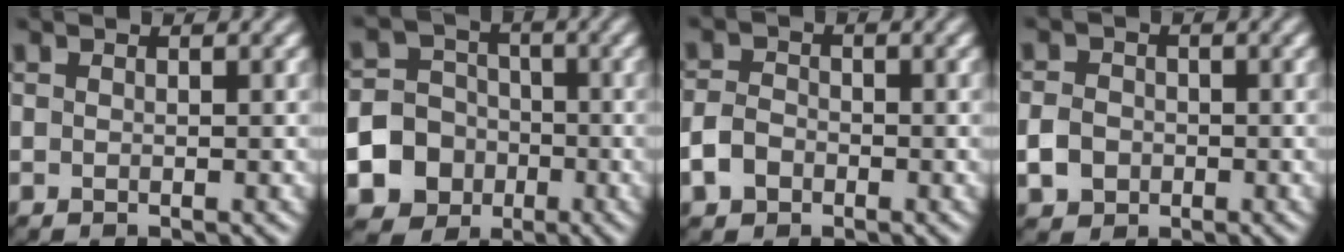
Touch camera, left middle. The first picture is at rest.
{"total": 10.9, "force": [-4.5, 9.7, 1.9], "torque": [-0.052, -0.022, -0.093]}
{"total": 2.8, "force": [-1.6, 1.9, 1.1], "torque": [-0.026, 0.003, -0.037]}
{"total": 2.7, "force": [-1.1, 2.3, 1.1], "torque": [-0.022, 0.002, -0.025]}